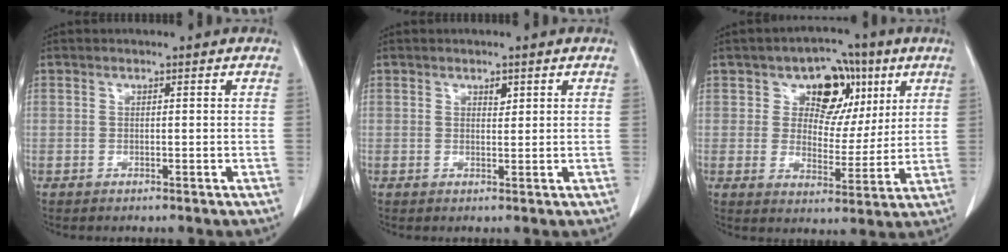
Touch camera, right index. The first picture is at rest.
{"total": 1.2, "force": [0.7, 0.6, 0.7], "torque": [-0.008, -0.003, 0.010]}
{"total": 9.5, "force": [4.2, 6.7, 5.3], "torque": [-0.060, 0.020, 0.066]}